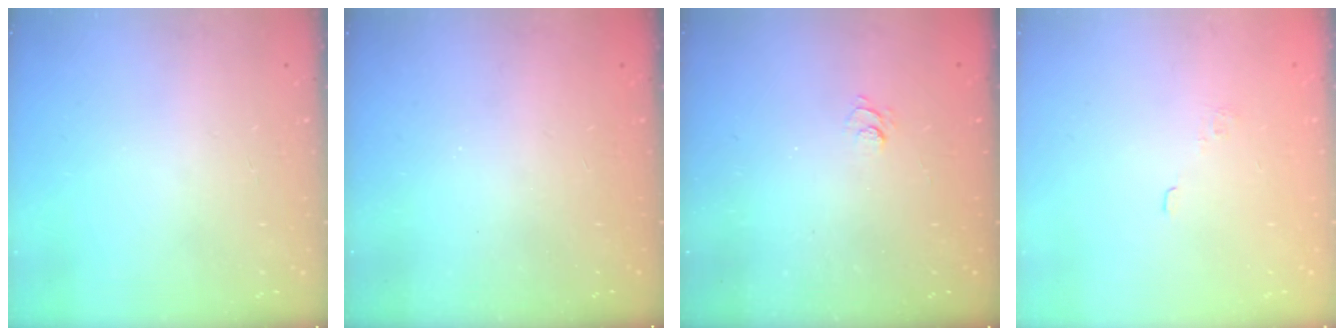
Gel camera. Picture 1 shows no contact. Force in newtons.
{"total": 2.3, "press": 2.2, "slide": 0.7}
{"total": 2.8, "press": 2.5, "slide": 1.3}
{"total": 1.5, "press": 0.9, "slide": 1.3}